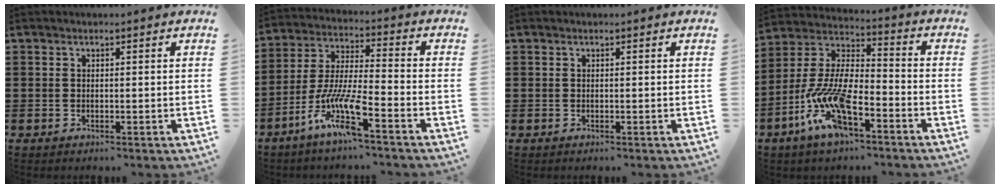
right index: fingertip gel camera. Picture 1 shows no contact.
{"total": 10.2, "force": [-6.7, 1.3, 7.7], "torque": [-0.182, -0.013, -0.135]}
{"total": 0.0}
{"total": 11.3, "force": [-6.4, 3.9, 8.5], "torque": [-0.208, -0.014, -0.131]}